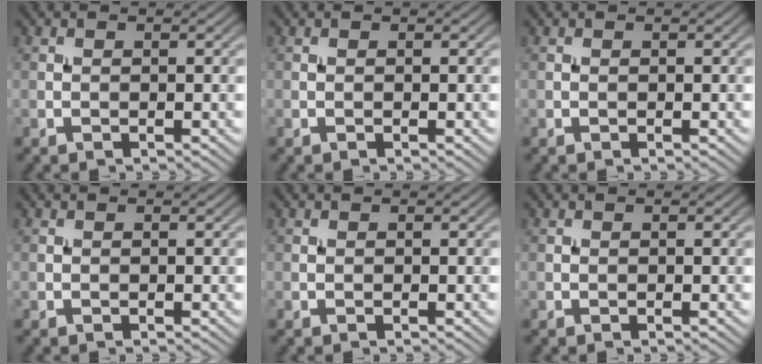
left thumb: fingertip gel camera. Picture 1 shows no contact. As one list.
[{"total": 0.0}, {"total": 0.0}, {"total": 0.0}, {"total": 0.0}, {"total": 0.0}]